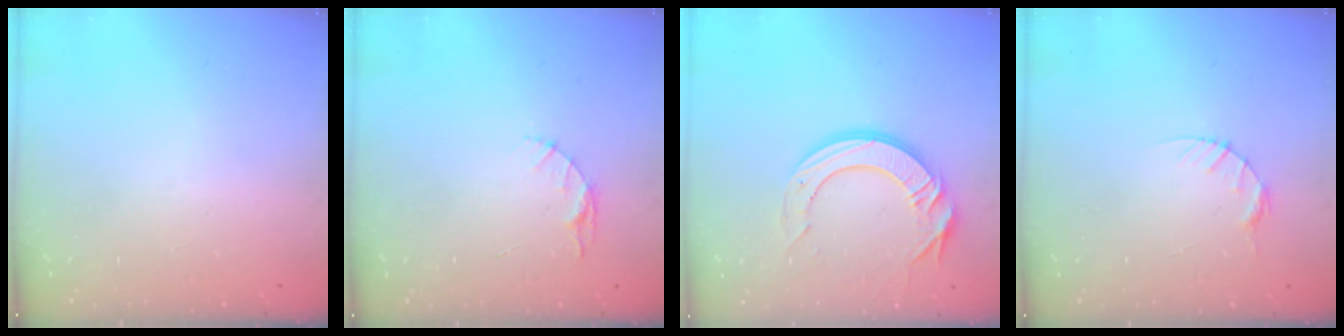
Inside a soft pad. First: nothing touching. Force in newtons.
{"total": 3.3, "press": 3.3, "slide": 0.4}
{"total": 14.2, "press": 14.1, "slide": 1.5}
{"total": 3.9, "press": 3.8, "slide": 0.5}